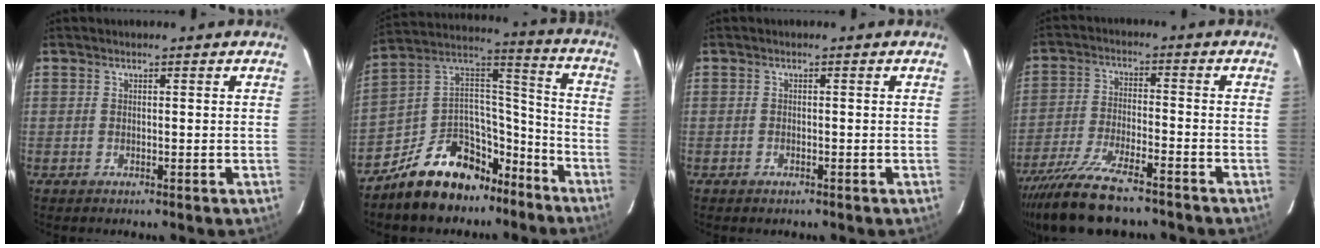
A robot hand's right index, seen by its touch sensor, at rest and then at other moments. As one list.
[{"total": 19.0, "force": [-12.8, 10.8, 8.9], "torque": [-0.188, 0.063, -0.192]}, {"total": 1.0, "force": [-0.7, 0.6, 0.2], "torque": [-0.005, 0.001, -0.011]}, {"total": 15.7, "force": [-12.9, 3.6, 8.2], "torque": [-0.179, -0.038, -0.224]}]